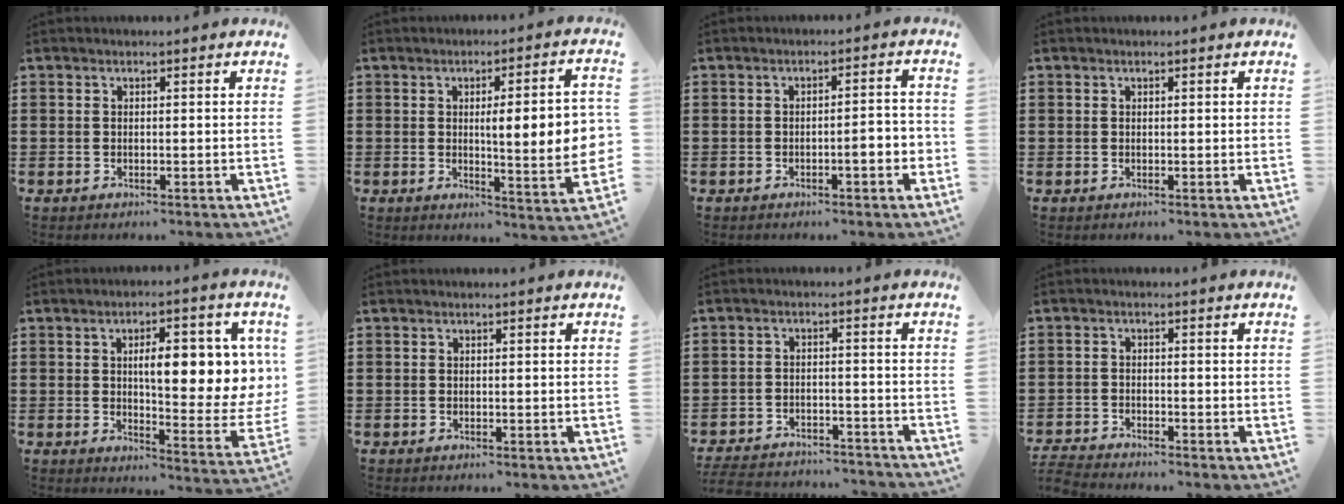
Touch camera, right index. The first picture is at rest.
{"total": 9.5, "force": [0.6, 1.5, 9.4], "torque": [-0.140, -0.007, 0.004]}
{"total": 3.4, "force": [-1.2, 0.5, 3.2], "torque": [-0.052, 0.003, -0.022]}
{"total": 0.0}
{"total": 10.2, "force": [2.5, 3.6, 9.2], "torque": [-0.132, -0.011, 0.032]}
{"total": 0.0}
{"total": 4.6, "force": [-4.5, 0.5, 0.5], "torque": [-0.022, -0.001, -0.097]}
{"total": 2.6, "force": [-2.6, 0.0, 0.0], "torque": [-0.004, -0.001, -0.056]}